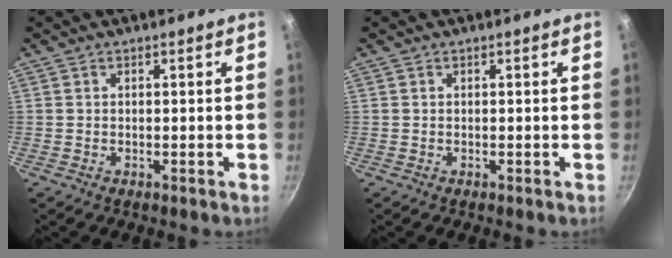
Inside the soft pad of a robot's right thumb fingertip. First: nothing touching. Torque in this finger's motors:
{"motor_torque": [-0.37, 0.37, 0.00, 0.00, 0.00]}